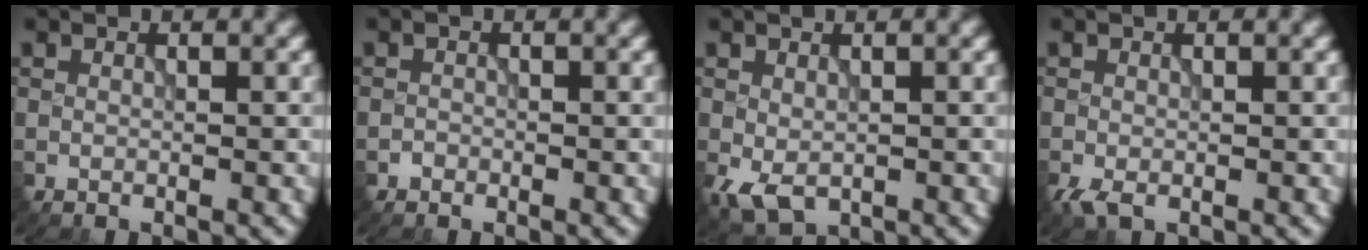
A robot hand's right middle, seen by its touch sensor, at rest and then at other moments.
{"total": 0.5, "force": [-0.4, 0.4, 0.0], "torque": [0.003, -0.001, -0.008]}
{"total": 2.8, "force": [-1.0, 1.7, 2.0], "torque": [-0.043, -0.011, -0.013]}
{"total": 1.6, "force": [-0.9, 0.8, 1.0], "torque": [-0.026, -0.008, -0.018]}